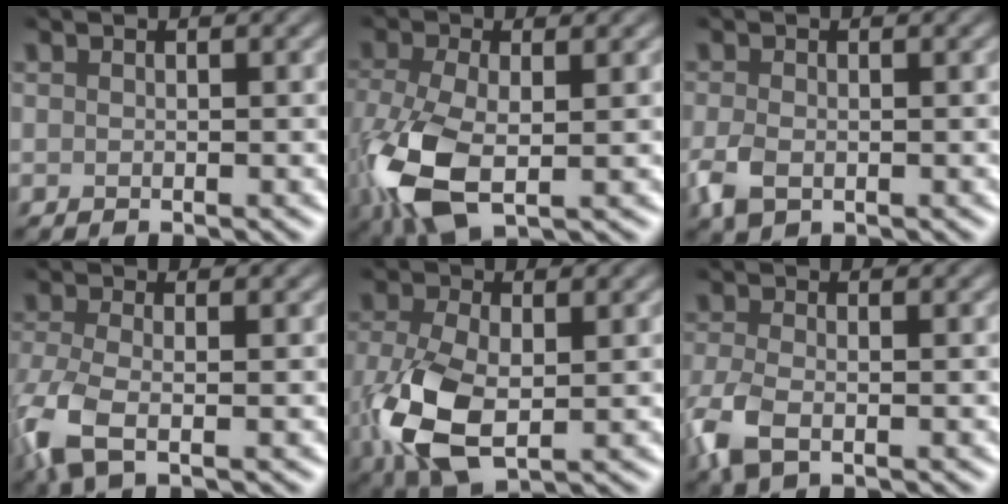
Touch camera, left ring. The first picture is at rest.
{"total": 8.0, "force": [-2.2, 4.1, 6.5], "torque": [-0.161, -0.022, -0.046]}
{"total": 2.6, "force": [-0.8, 1.6, 1.9], "torque": [-0.049, -0.009, -0.018]}
{"total": 4.6, "force": [-1.8, 1.7, 3.8], "torque": [-0.096, -0.010, -0.046]}
{"total": 7.6, "force": [-1.6, 4.4, 6.0], "torque": [-0.145, -0.020, -0.029]}
{"total": 3.7, "force": [-1.5, 1.8, 2.9], "torque": [-0.078, -0.007, -0.036]}